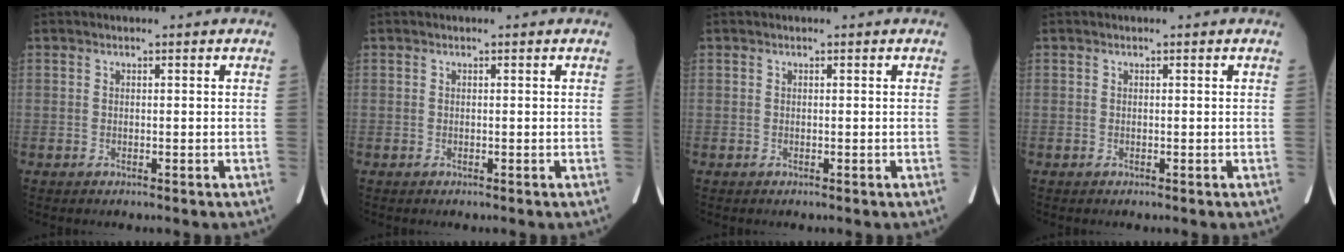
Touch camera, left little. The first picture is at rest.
{"total": 0.0}
{"total": 0.0}
{"total": 0.0}